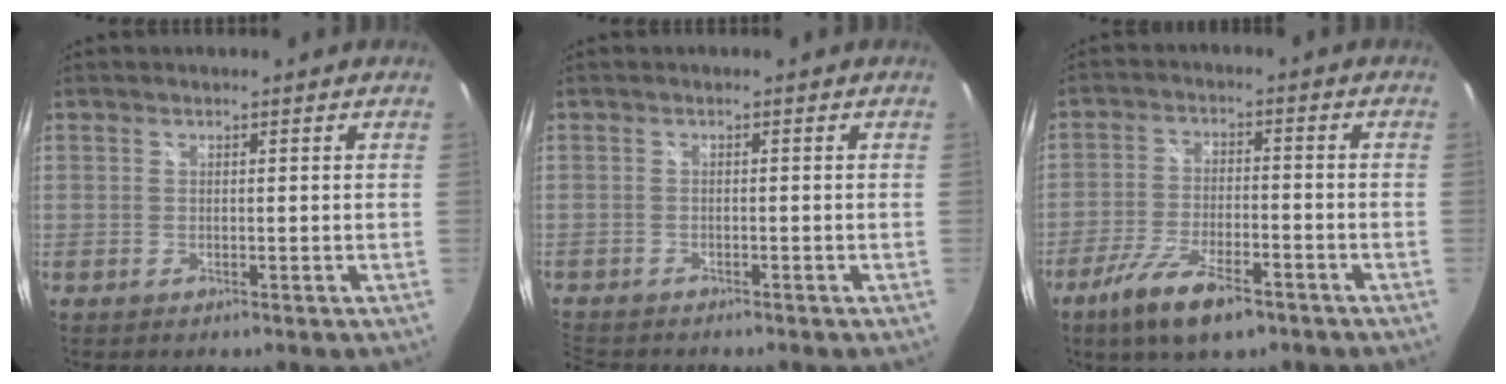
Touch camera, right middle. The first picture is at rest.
{"total": 4.1, "force": [-3.7, 1.2, 1.0], "torque": [-0.039, -0.018, -0.070]}
{"total": 10.7, "force": [-7.0, 3.2, 7.5], "torque": [-0.167, -0.022, -0.126]}